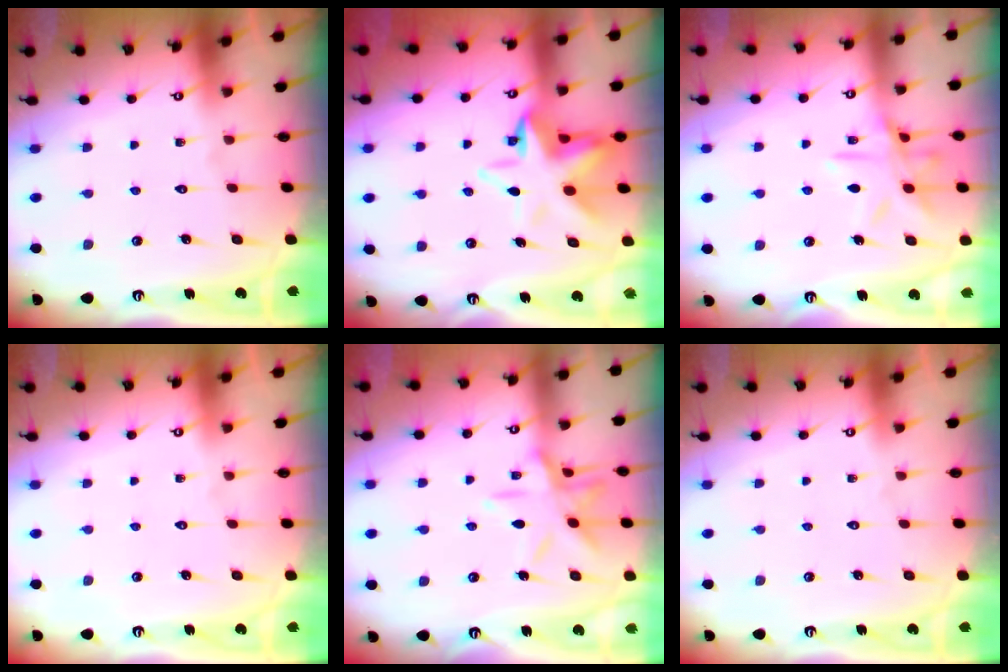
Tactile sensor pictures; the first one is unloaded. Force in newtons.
{"total": 9.5, "press": 9.4, "slide": 1.7}
{"total": 12.0, "press": 11.9, "slide": 0.8}
{"total": 0.0}
{"total": 12.3, "press": 12.2, "slide": 0.9}
{"total": 0.0}